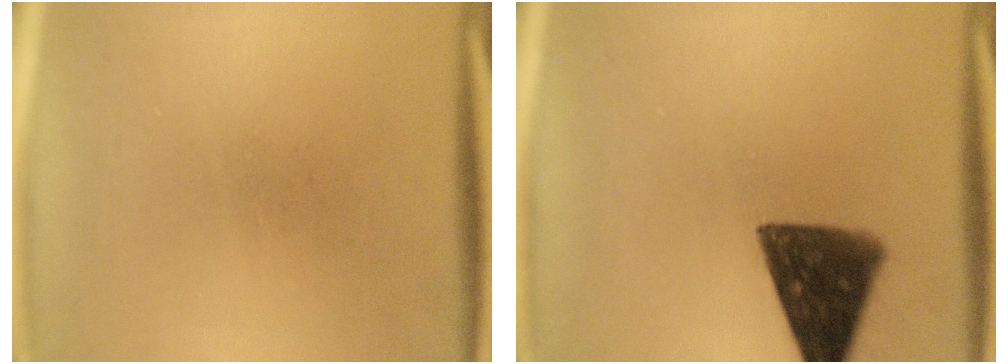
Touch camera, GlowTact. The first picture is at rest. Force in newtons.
{"total": 12.2}